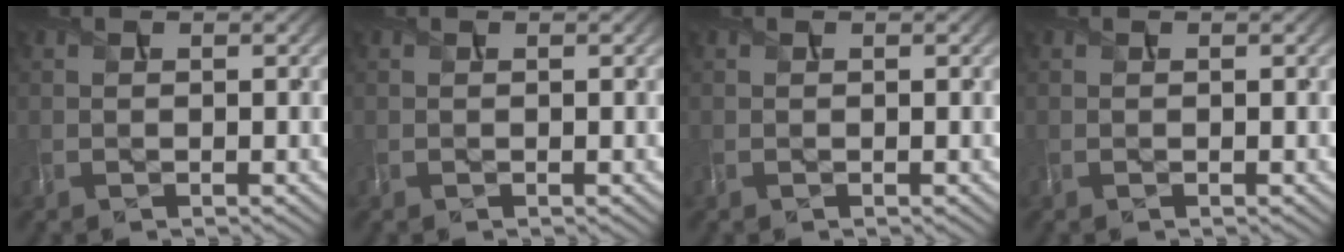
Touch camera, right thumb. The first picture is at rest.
{"total": 0.0}
{"total": 0.0}
{"total": 0.0}